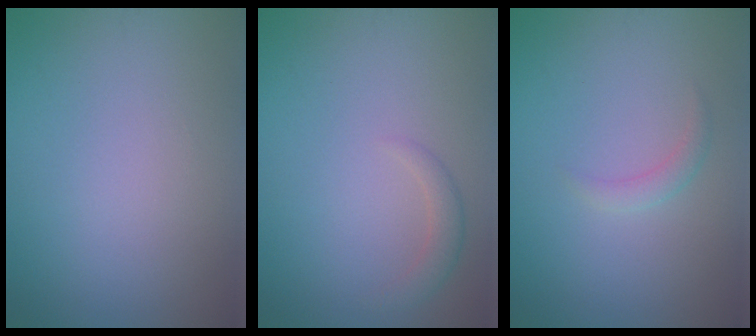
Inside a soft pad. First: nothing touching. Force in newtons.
{"total": 1.4, "press": 1.4, "slide": 0.1}
{"total": 1.1, "press": 1.1, "slide": 0.1}